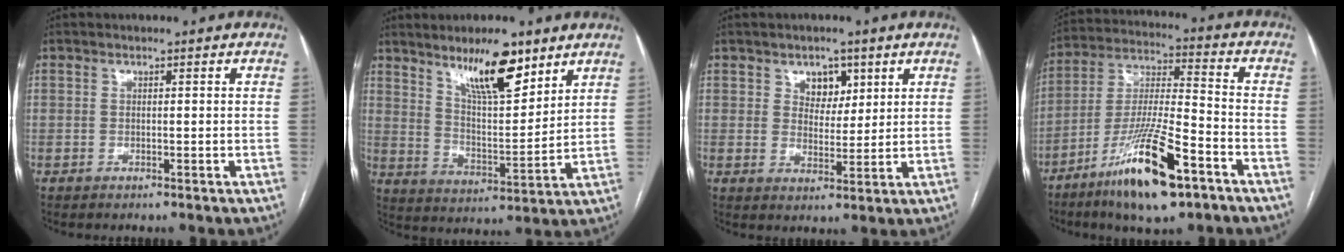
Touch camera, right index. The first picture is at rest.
{"total": 11.6, "force": [8.0, 2.7, 8.0], "torque": [-0.137, -0.003, 0.144]}
{"total": 4.6, "force": [2.4, 3.2, 2.3], "torque": [-0.028, 0.004, 0.044]}
{"total": 16.0, "force": [-9.1, 2.5, 13.0], "torque": [-0.254, -0.024, -0.161]}